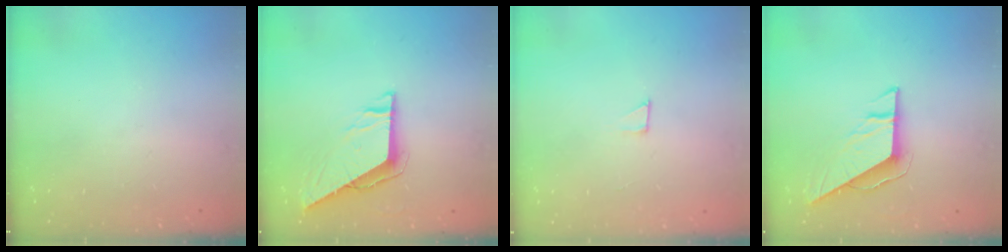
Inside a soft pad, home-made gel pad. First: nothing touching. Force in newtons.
{"total": 7.2, "press": 7.2, "slide": 0.5}
{"total": 1.9, "press": 1.9, "slide": 0.1}
{"total": 8.1, "press": 8.1, "slide": 0.4}